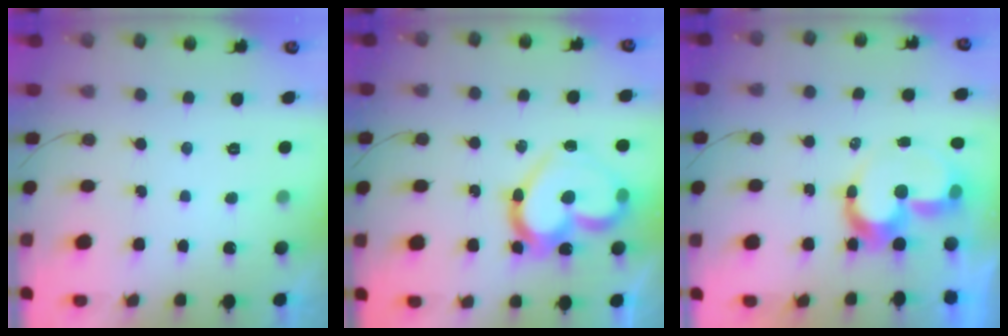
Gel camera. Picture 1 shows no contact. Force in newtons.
{"total": 18.2, "press": 18.1, "slide": 2.0}
{"total": 11.2, "press": 11.1, "slide": 0.9}